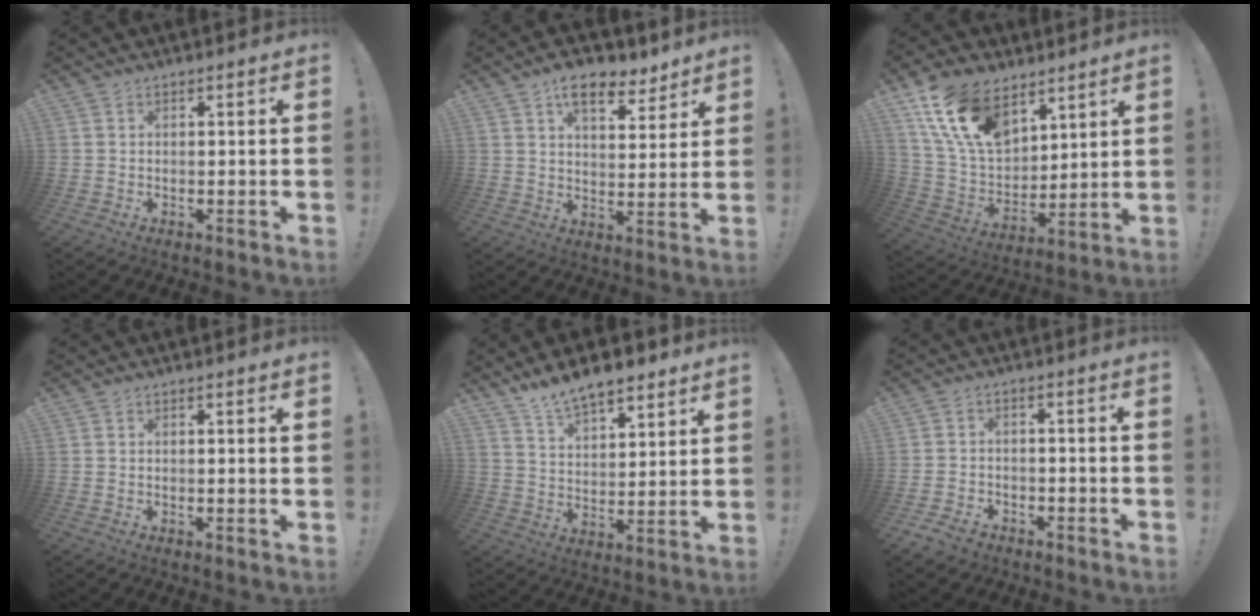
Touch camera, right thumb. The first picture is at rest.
{"total": 10.7, "force": [7.3, 5.2, 5.9], "torque": [-0.074, -0.044, 0.130]}
{"total": 18.4, "force": [10.6, 11.3, 10.0], "torque": [-0.202, -0.051, 0.202]}
{"total": 1.0, "force": [0.5, -0.3, 0.8], "torque": [-0.008, -0.004, 0.006]}
{"total": 9.7, "force": [8.5, 2.9, 3.6], "torque": [-0.072, -0.060, 0.159]}
{"total": 4.5, "force": [-3.2, 2.7, 1.5], "torque": [-0.035, 0.008, -0.060]}